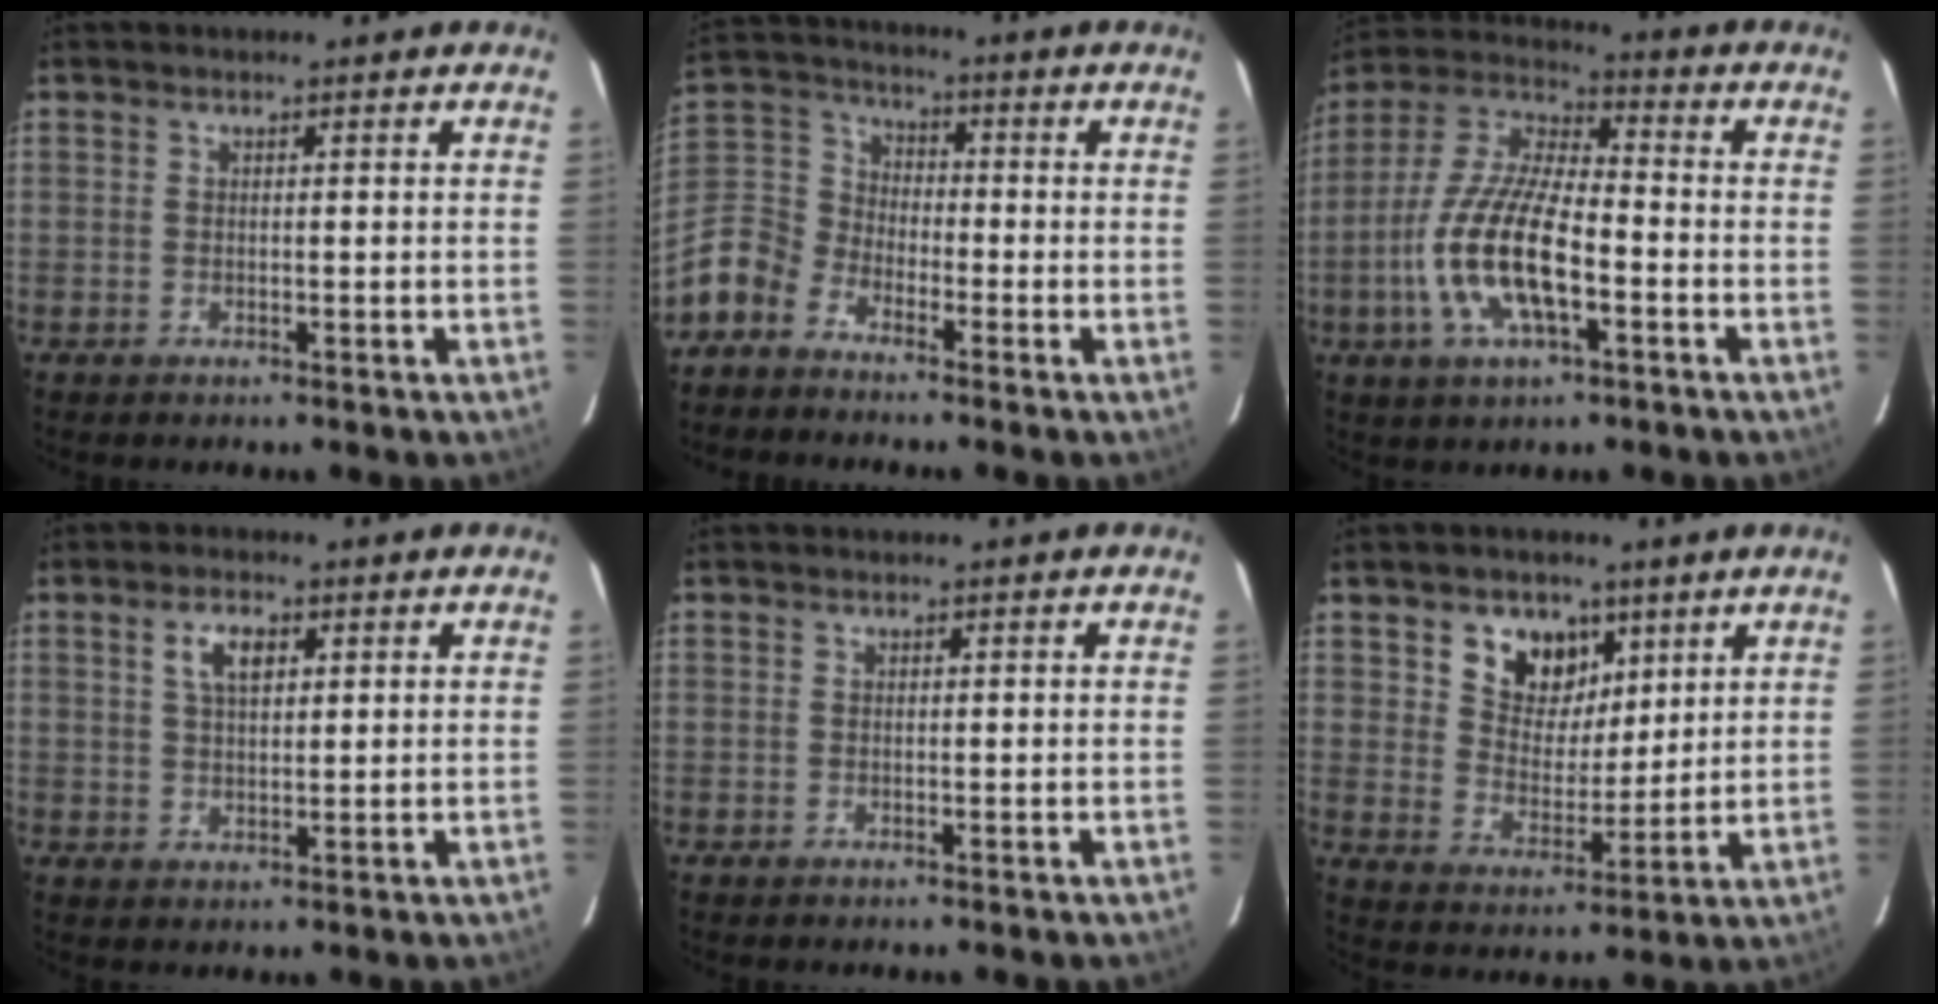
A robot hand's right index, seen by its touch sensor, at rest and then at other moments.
{"total": 10.5, "force": [-6.3, 7.4, 3.8], "torque": [-0.108, 0.023, -0.144]}
{"total": 16.1, "force": [-5.0, 5.7, 14.2], "torque": [-0.297, -0.005, -0.098]}
{"total": 4.5, "force": [1.8, 2.1, 3.5], "torque": [-0.063, 0.009, 0.034]}
{"total": 0.0}
{"total": 9.3, "force": [4.9, 7.0, 3.8], "torque": [-0.065, -0.001, 0.090]}